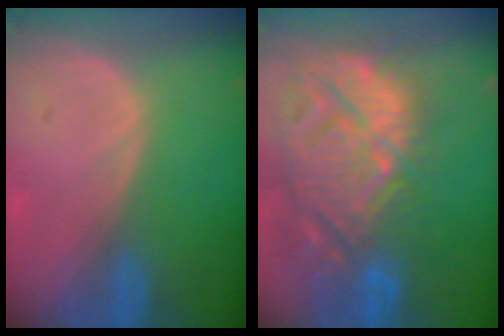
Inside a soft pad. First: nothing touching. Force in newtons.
{"total": 15.0, "press": 12.9, "slide": 7.7}